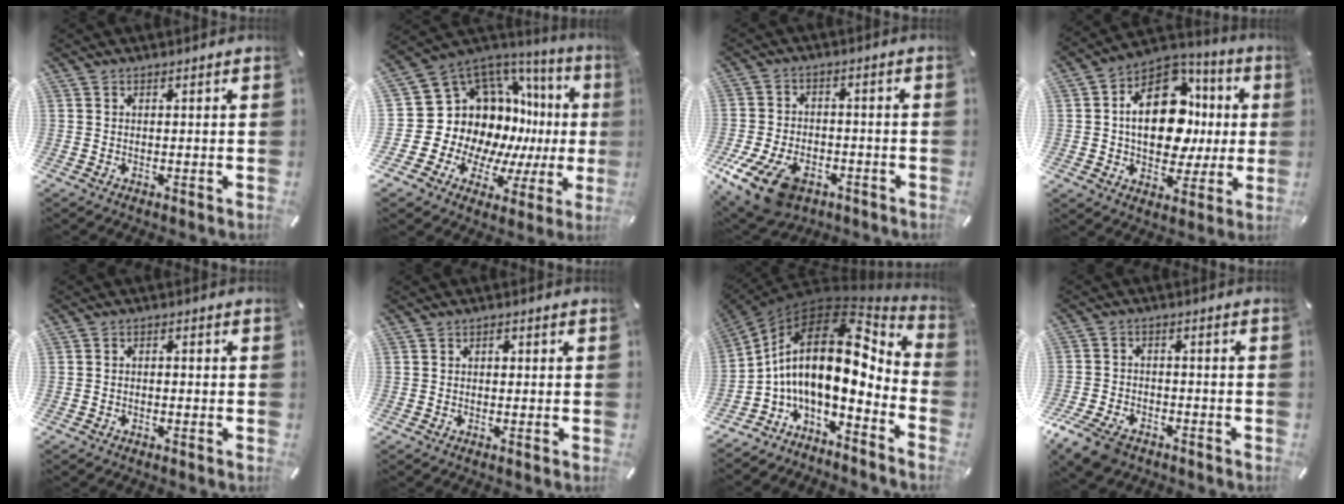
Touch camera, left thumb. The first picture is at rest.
{"total": 17.6, "force": [3.9, 14.4, 9.4], "torque": [-0.119, -0.093, 0.119]}
{"total": 14.4, "force": [-7.4, 8.8, 8.7], "torque": [-0.179, 0.040, -0.127]}
{"total": 19.7, "force": [1.4, 13.4, 14.4], "torque": [-0.238, -0.006, 0.024]}
{"total": 1.7, "force": [-1.3, 0.9, 0.6], "torque": [-0.011, 0.007, -0.027]}
{"total": 1.2, "force": [0.0, 0.9, 0.7], "torque": [-0.014, 0.006, -0.003]}
{"total": 20.5, "force": [3.1, 9.6, 17.9], "torque": [-0.364, -0.049, 0.047]}
{"total": 8.2, "force": [-5.4, 4.8, 3.8], "torque": [-0.080, 0.021, -0.100]}